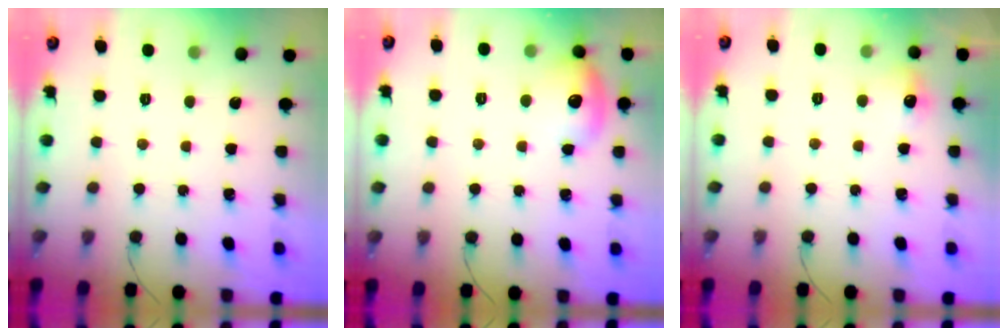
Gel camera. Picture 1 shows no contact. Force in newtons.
{"total": 10.8, "press": 10.0, "slide": 4.0}
{"total": 6.4, "press": 6.1, "slide": 1.6}